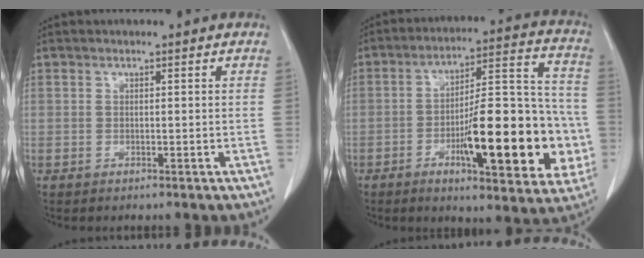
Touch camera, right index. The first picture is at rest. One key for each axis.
{"total": 20.9, "fx": -5.4, "fy": 5.6, "fz": 19.4, "tx": -0.238, "ty": 0.026, "tz": -0.068}